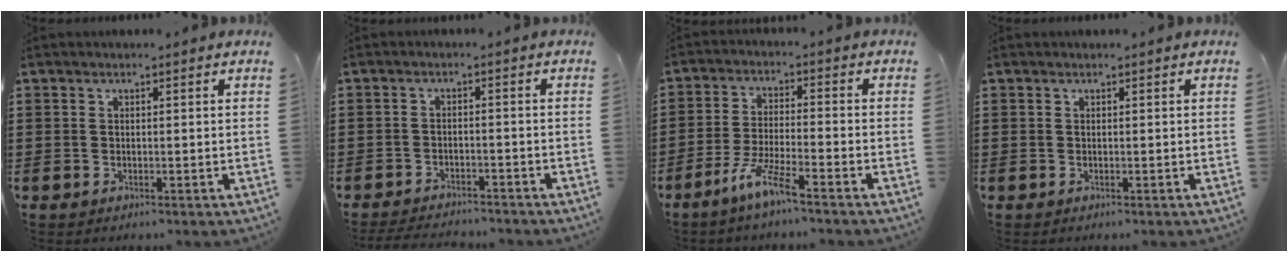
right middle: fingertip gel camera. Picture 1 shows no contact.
{"total": 3.1, "force": [-3.0, 0.3, 0.5], "torque": [-0.018, -0.003, -0.065]}
{"total": 7.1, "force": [-5.2, 0.2, 4.8], "torque": [-0.109, -0.013, -0.101]}
{"total": 0.0}